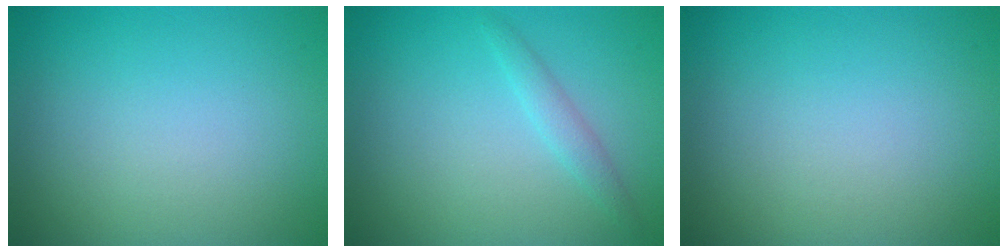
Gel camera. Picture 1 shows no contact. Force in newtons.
{"total": 1.4, "press": 1.4, "slide": 0.0}
{"total": 0.0}